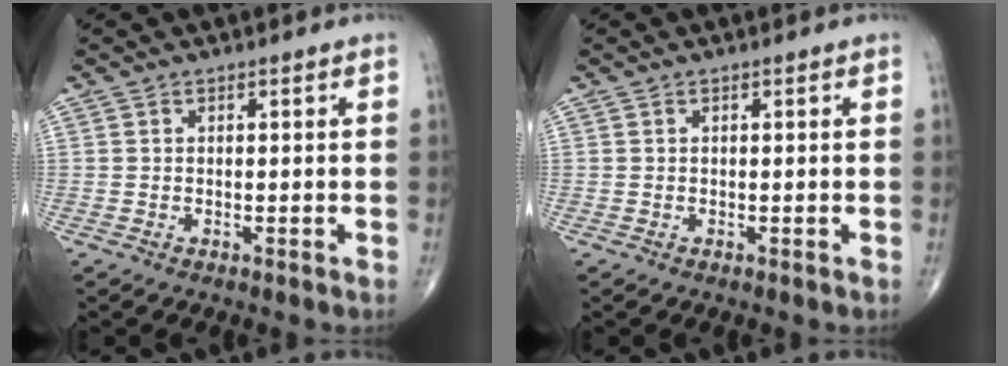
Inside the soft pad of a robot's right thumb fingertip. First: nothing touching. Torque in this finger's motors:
{"motor_torque": [-0.23, 0.23, -0.02, 0.00, 0.01]}